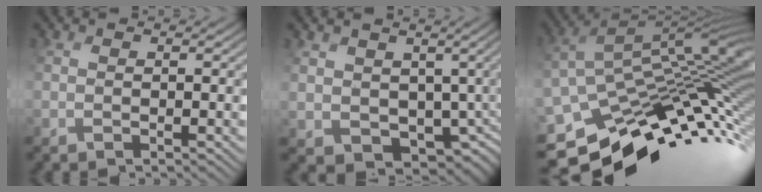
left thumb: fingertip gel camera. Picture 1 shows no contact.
{"total": 5.0, "force": [0.5, 4.7, 1.7], "torque": [-0.054, -0.039, 0.027]}
{"total": 10.8, "force": [-6.0, 5.1, 7.3], "torque": [-0.160, -0.006, -0.100]}